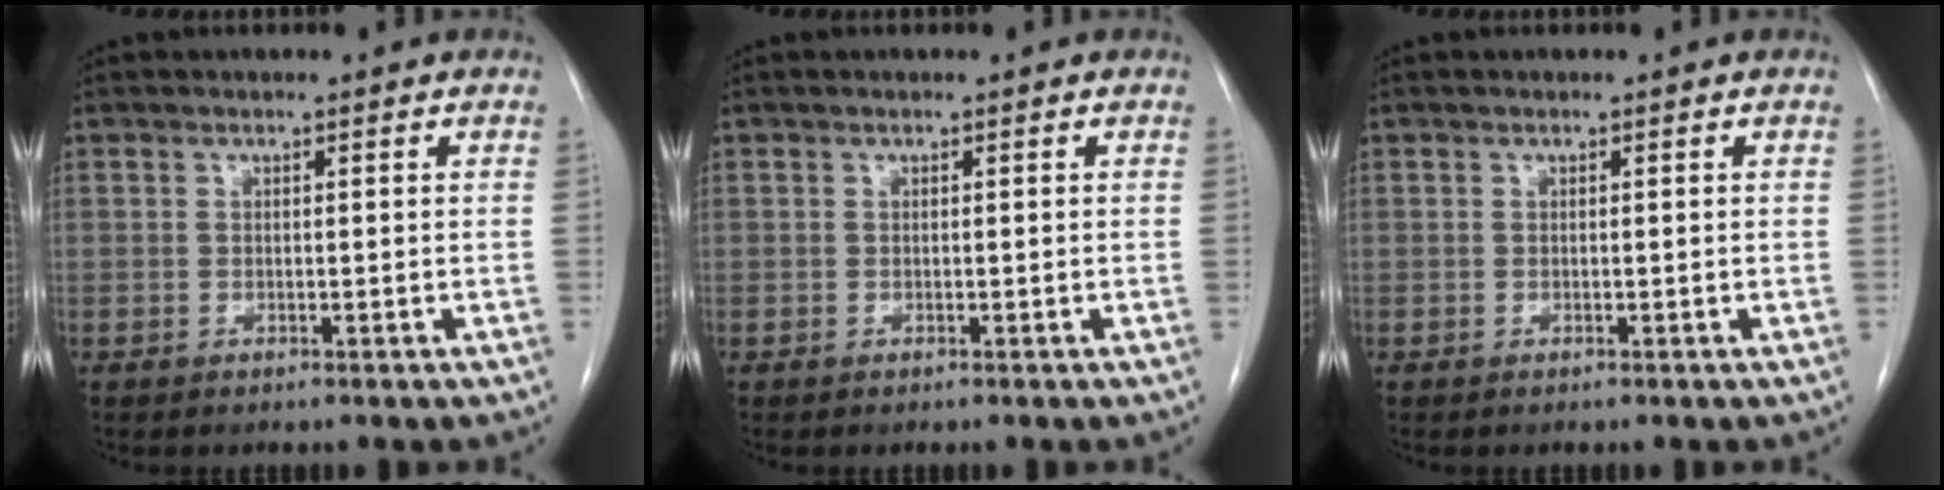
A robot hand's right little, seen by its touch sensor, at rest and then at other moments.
{"total": 0.0}
{"total": 0.0}